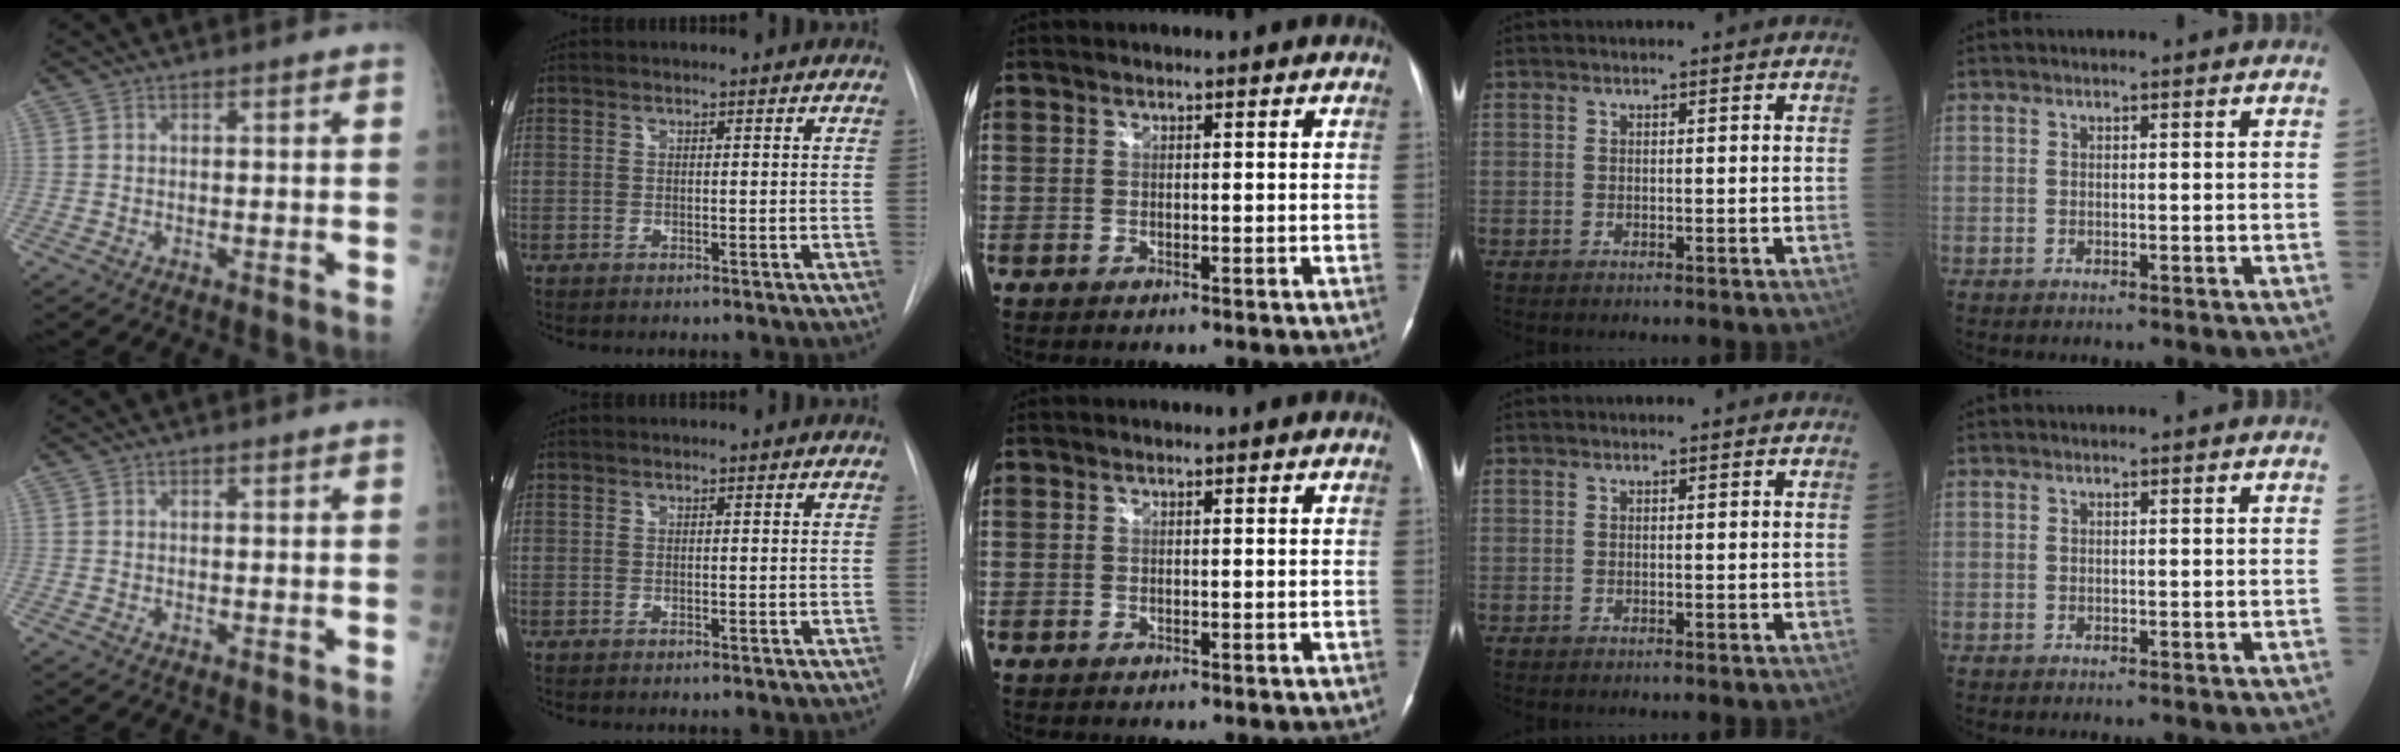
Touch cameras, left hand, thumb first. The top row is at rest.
{}